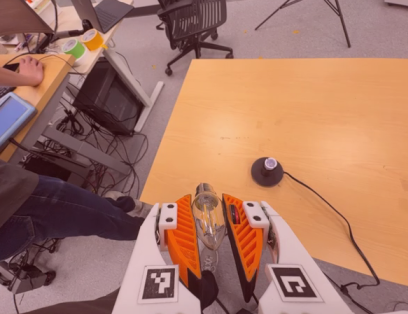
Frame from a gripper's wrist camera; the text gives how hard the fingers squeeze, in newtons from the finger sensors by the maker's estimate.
{"total": 13.0, "left": 14.2, "right": 11.7}